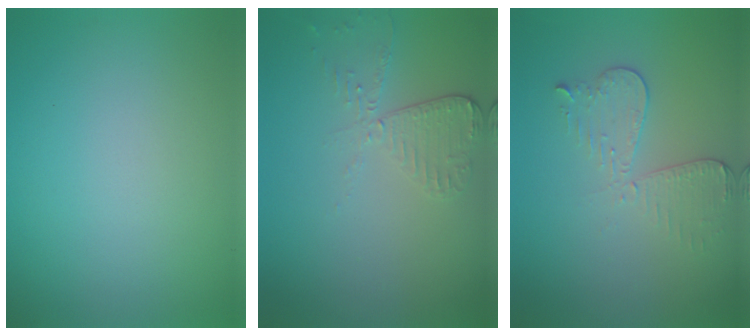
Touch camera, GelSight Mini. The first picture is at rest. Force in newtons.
{"total": 2.7, "press": 2.4, "slide": 1.2}
{"total": 3.0, "press": 2.7, "slide": 1.3}